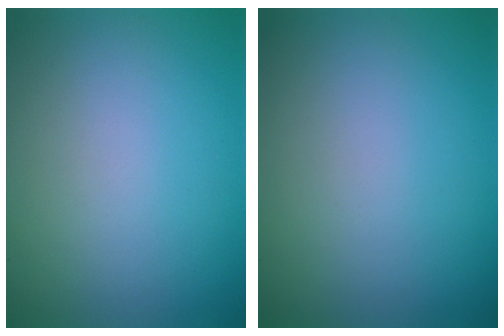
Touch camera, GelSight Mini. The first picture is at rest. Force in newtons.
{"total": 0.0}